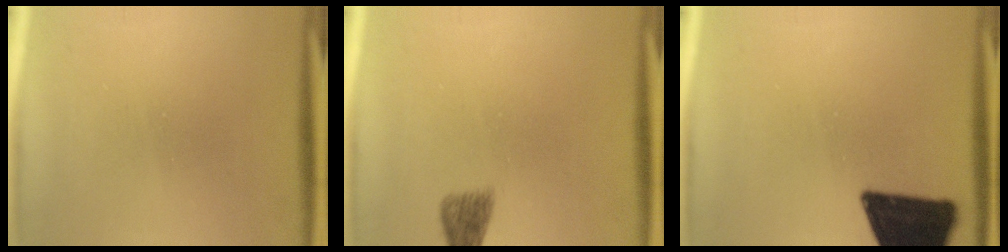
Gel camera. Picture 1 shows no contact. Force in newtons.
{"total": 2.1}
{"total": 18.5}